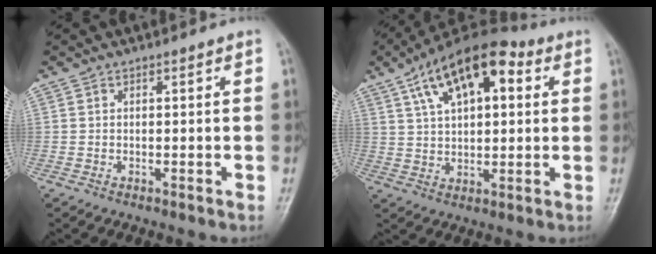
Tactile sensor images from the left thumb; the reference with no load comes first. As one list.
[{"total": 16.6, "force": [6.4, 8.1, 13.0], "torque": [-0.189, 0.010, 0.099]}]